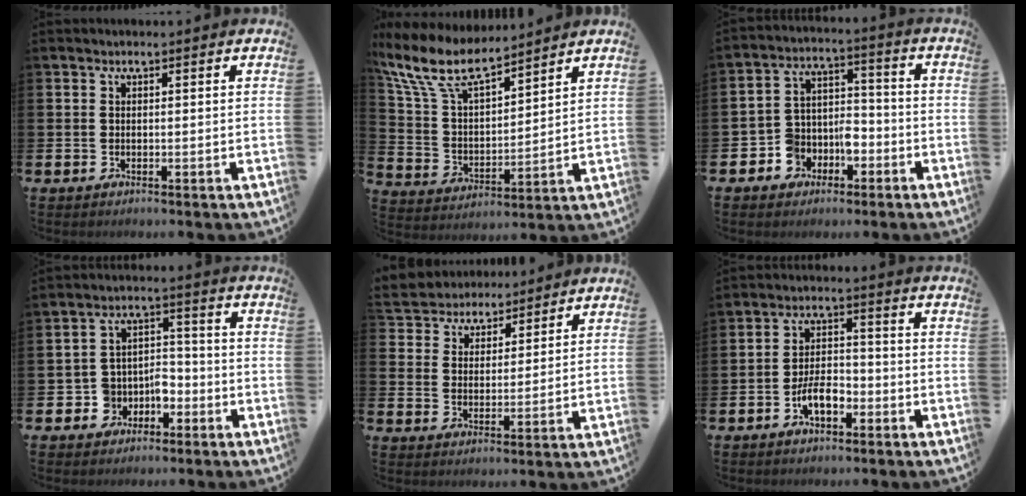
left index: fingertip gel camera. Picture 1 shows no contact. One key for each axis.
{"total": 9.5, "fx": 8.2, "fy": 2.8, "fz": 4.0, "tx": -0.116, "ty": -0.043, "tz": 0.146}
{"total": 5.0, "fx": -2.4, "fy": 4.1, "fz": 1.4, "tx": -0.045, "ty": -0.001, "tz": -0.052}
{"total": 4.9, "fx": -2.6, "fy": 3.9, "fz": 1.5, "tx": -0.038, "ty": 0.011, "tz": -0.051}
{"total": 4.6, "fx": 4.3, "fy": 1.4, "fz": -0.8, "tx": -0.014, "ty": -0.028, "tz": 0.076}
{"total": 4.9, "fx": -2.3, "fy": 2.3, "fz": 3.6, "tx": -0.069, "ty": 0.012, "tz": -0.043}